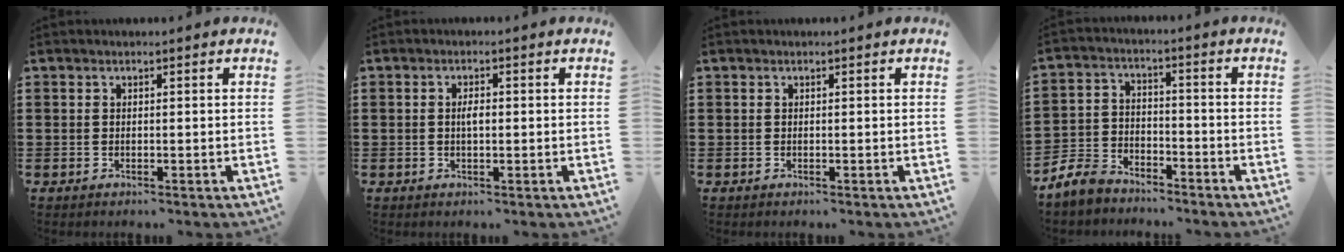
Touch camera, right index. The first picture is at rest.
{"total": 1.9, "force": [0.1, 0.7, 1.8], "torque": [-0.034, 0.004, 0.000]}
{"total": 0.0}
{"total": 6.1, "force": [-5.7, 1.9, 1.2], "torque": [-0.044, 0.010, -0.118]}